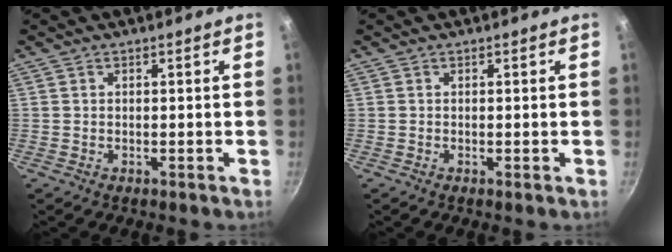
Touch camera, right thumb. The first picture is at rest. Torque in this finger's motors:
{"motor_torque": [2.03, 1.91, -0.12, -0.22, -0.08]}